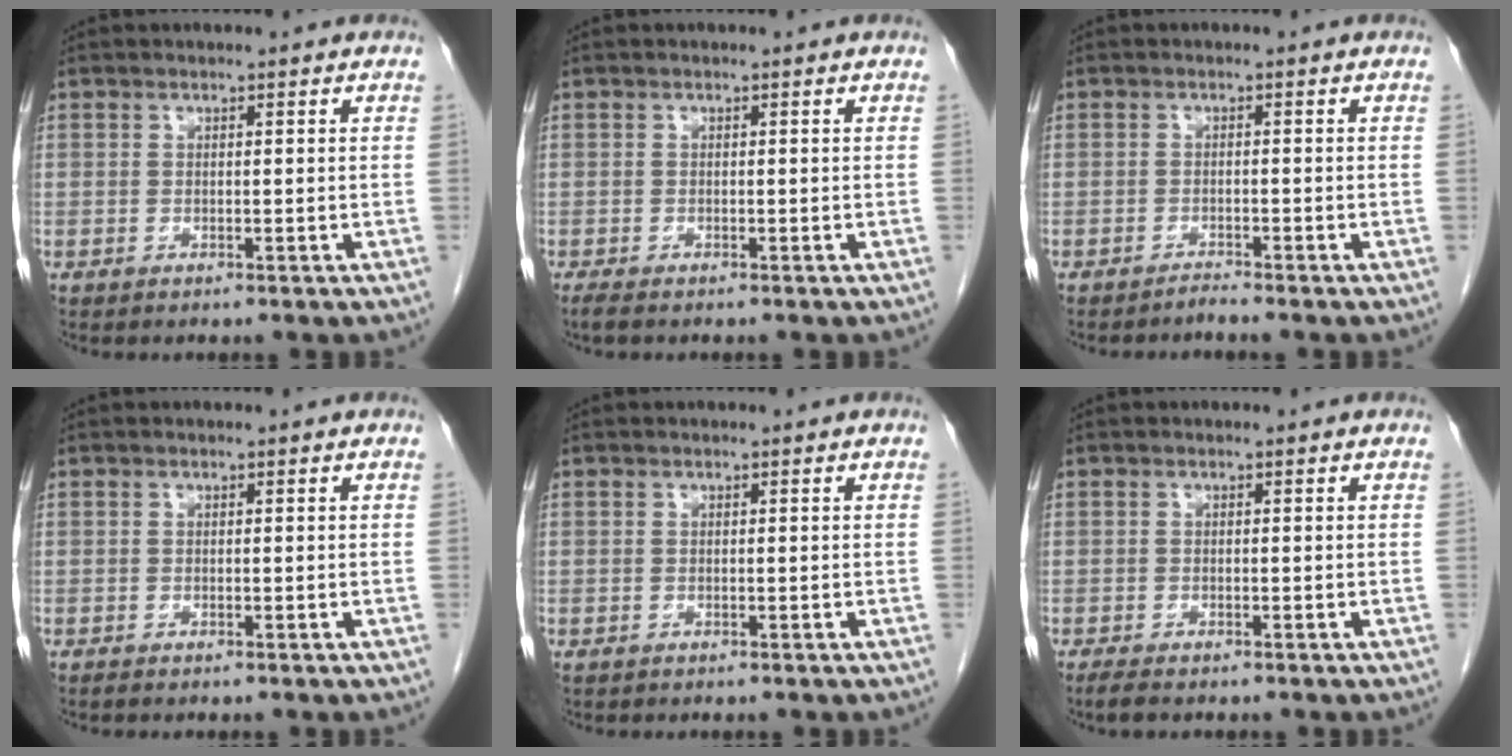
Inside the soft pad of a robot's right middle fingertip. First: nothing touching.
{"total": 1.2, "force": [-1.0, 0.2, 0.7], "torque": [-0.021, -0.006, -0.017]}
{"total": 1.0, "force": [-1.0, -0.3, 0.0], "torque": [-0.002, -0.004, -0.016]}
{"total": 0.0}
{"total": 0.0}
{"total": 1.7, "force": [-1.3, 0.4, 1.0], "torque": [-0.028, -0.007, -0.022]}